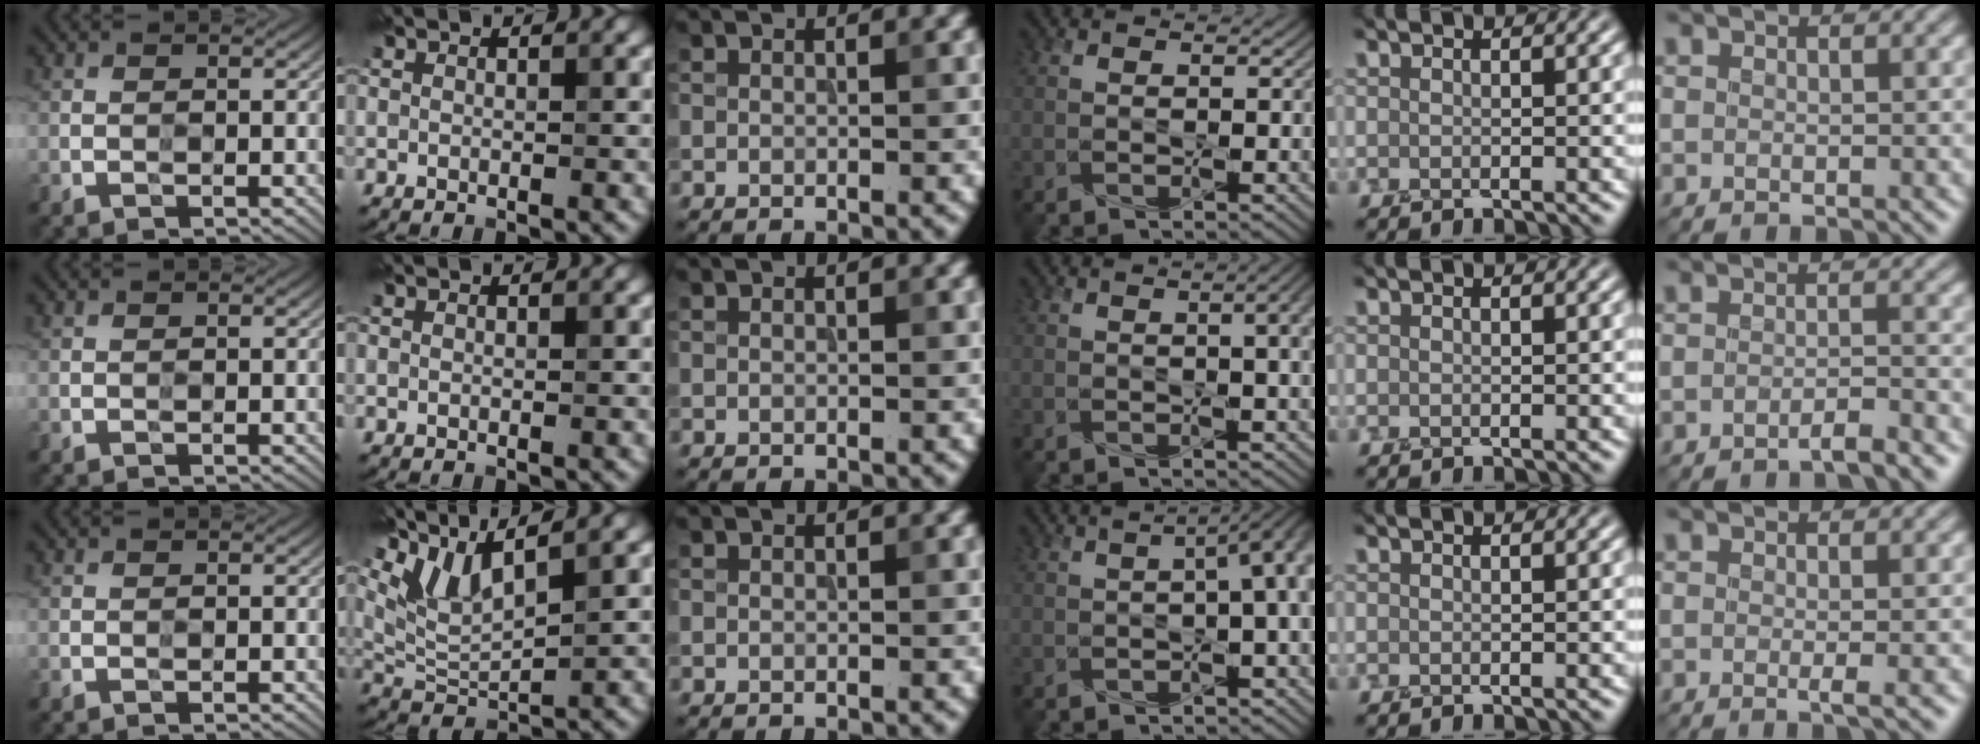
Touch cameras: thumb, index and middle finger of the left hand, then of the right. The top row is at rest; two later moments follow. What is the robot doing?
{"motion": "screw", "object": "organic brewed tea cap"}